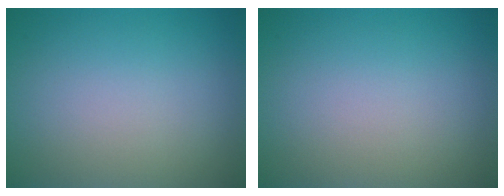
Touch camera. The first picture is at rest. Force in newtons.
{"total": 0.0}